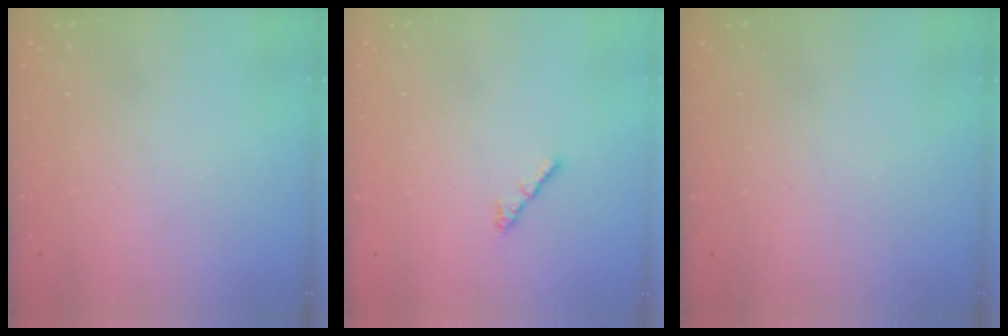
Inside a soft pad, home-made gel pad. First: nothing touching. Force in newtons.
{"total": 3.1, "press": 3.0, "slide": 0.7}
{"total": 0.0}